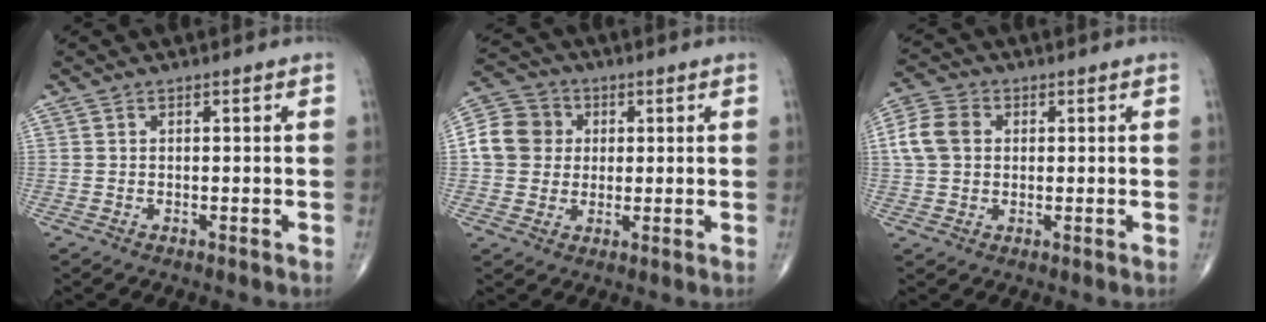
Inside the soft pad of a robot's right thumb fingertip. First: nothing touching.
{"total": 9.6, "force": [1.0, 8.8, 3.8], "torque": [-0.058, 0.015, 0.009]}
{"total": 7.4, "force": [1.1, 5.7, 4.5], "torque": [-0.090, 0.013, 0.017]}